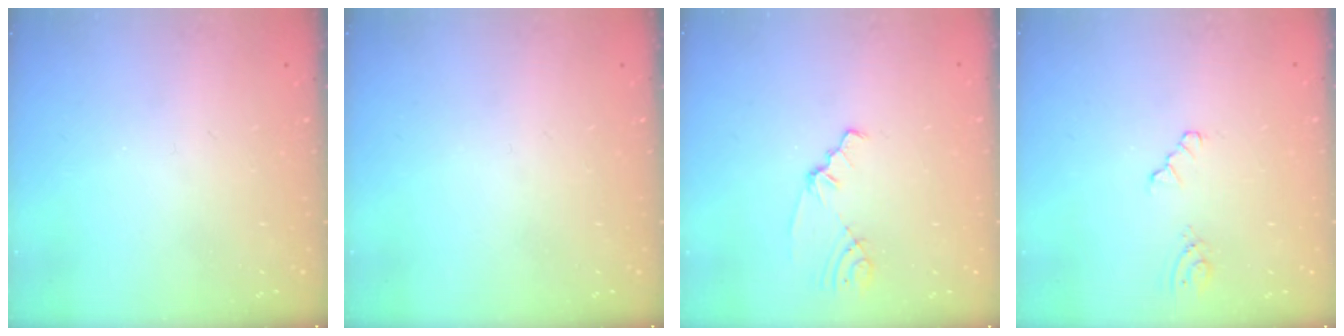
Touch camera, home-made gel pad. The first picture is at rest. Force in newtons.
{"total": 0.0}
{"total": 2.1, "press": 2.1, "slide": 0.3}
{"total": 3.2, "press": 3.2, "slide": 0.5}